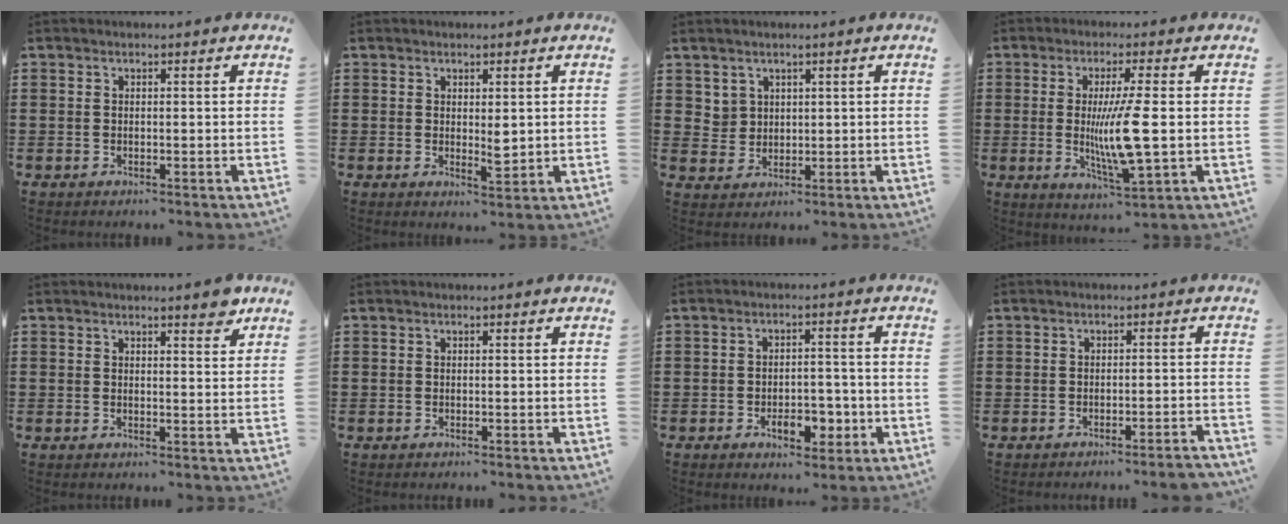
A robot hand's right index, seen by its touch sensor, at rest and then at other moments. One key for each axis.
{"total": 2.6, "fx": 0.6, "fy": 1.4, "fz": 2.2, "tx": -0.026, "ty": -0.005, "tz": 0.008}
{"total": 3.1, "fx": 1.8, "fy": 2.5, "fz": 0.3, "tx": -0.018, "ty": 0.010, "tz": 0.036}
{"total": 9.5, "fx": -0.5, "fy": 1.4, "fz": 9.4, "tx": -0.182, "ty": -0.015, "tz": -0.015}
{"total": 3.0, "fx": 2.5, "fy": 0.7, "fz": 1.6, "tx": -0.019, "ty": -0.001, "tz": 0.041}
{"total": 0.0}
{"total": 6.0, "fx": -2.4, "fy": 3.3, "fz": 4.4, "tx": -0.061, "ty": 0.004, "tz": -0.044}
{"total": 2.0, "fx": -1.8, "fy": -0.3, "fz": 0.7, "tx": -0.013, "ty": 0.000, "tz": -0.037}